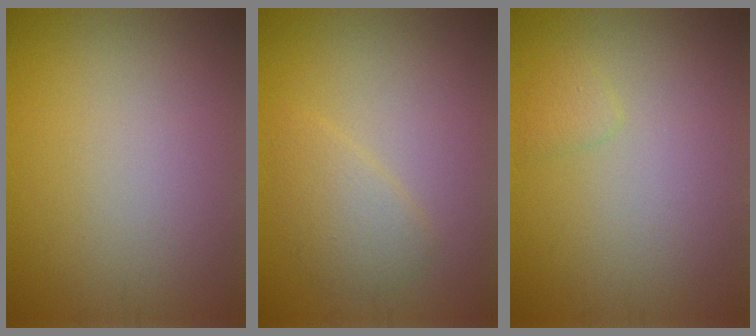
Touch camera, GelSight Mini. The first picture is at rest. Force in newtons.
{"total": 2.3, "press": 2.3, "slide": 0.2}
{"total": 0.8, "press": 0.8, "slide": 0.1}